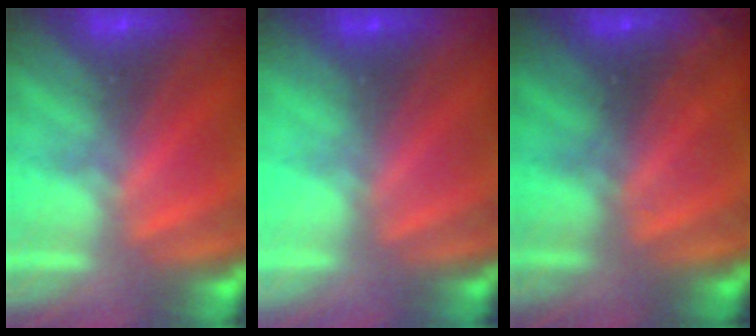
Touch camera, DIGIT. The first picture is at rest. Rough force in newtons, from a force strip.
{"total": 2.9}
{"total": 2.7}